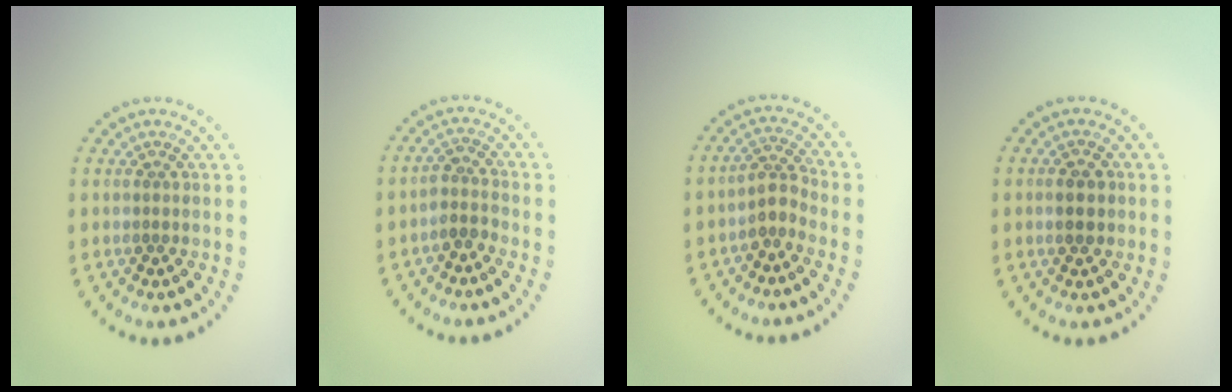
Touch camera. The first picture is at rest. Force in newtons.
{"total": 1.9, "press": 1.5, "slide": 1.2}
{"total": 2.3, "press": 1.7, "slide": 1.6}
{"total": 2.1, "press": 2.1, "slide": 0.1}